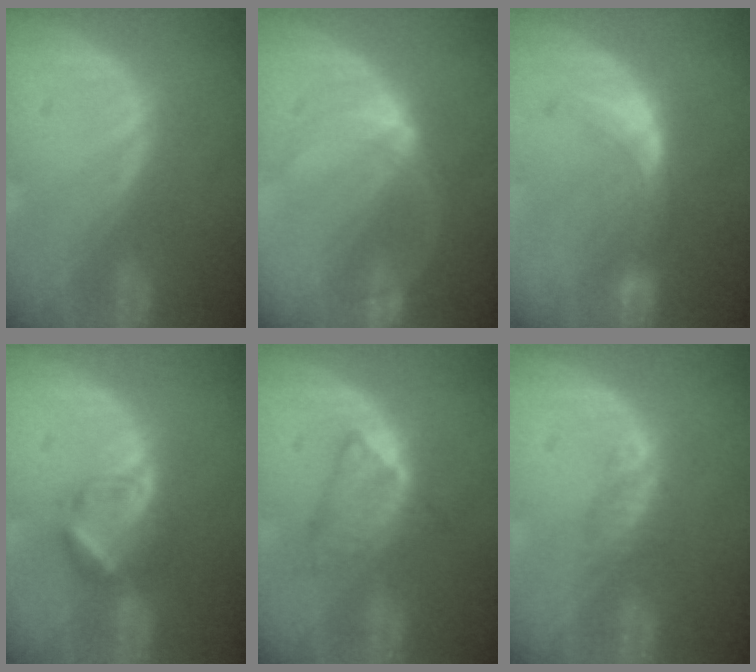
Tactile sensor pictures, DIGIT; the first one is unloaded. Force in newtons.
{"total": 5.3, "press": 5.0, "slide": 1.8}
{"total": 7.0, "press": 6.8, "slide": 1.6}
{"total": 5.9, "press": 5.4, "slide": 2.3}
{"total": 5.8, "press": 5.1, "slide": 2.7}
{"total": 1.8, "press": 1.6, "slide": 0.8}